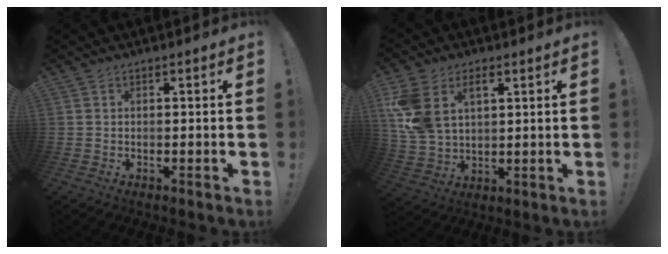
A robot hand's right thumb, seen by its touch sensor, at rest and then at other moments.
{"total": 12.2, "force": [5.4, 8.1, 7.3], "torque": [-0.157, -0.018, 0.102]}